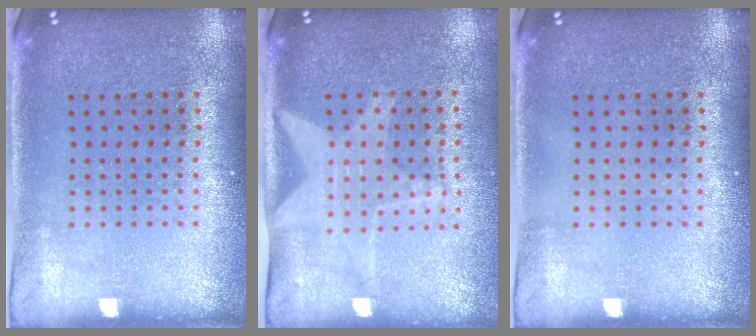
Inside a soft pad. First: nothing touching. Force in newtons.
{"total": 1.8, "press": 1.5, "slide": 1.1}
{"total": 0.0}